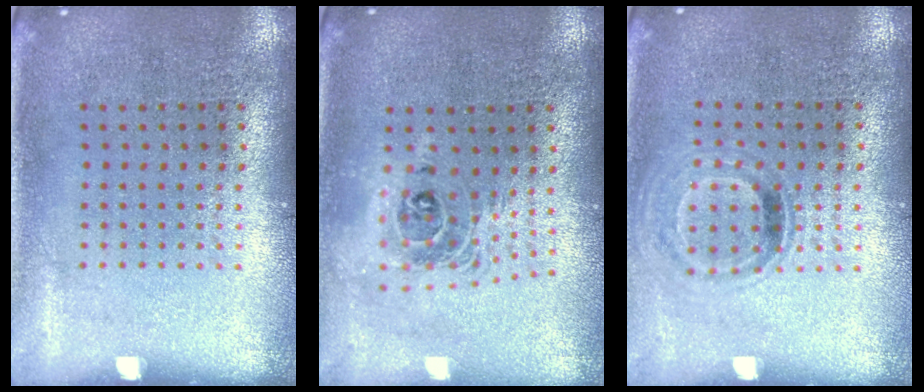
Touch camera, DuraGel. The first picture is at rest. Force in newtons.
{"total": 1.8, "press": 1.4, "slide": 1.1}
{"total": 0.9, "press": 0.8, "slide": 0.5}